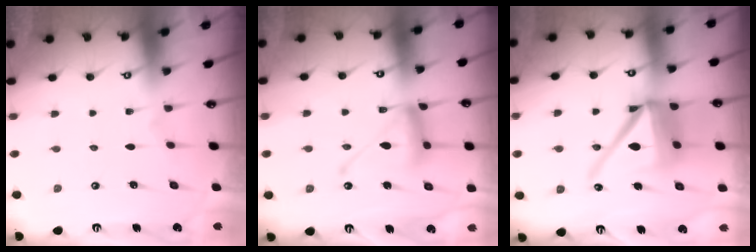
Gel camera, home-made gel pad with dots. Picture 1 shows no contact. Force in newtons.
{"total": 13.5, "press": 13.4, "slide": 1.2}
{"total": 16.7, "press": 16.5, "slide": 2.5}